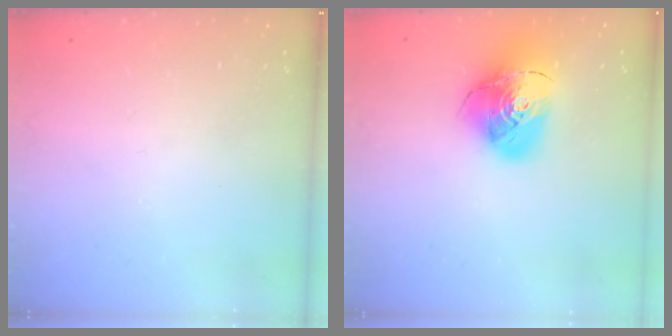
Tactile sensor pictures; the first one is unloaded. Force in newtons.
{"total": 17.5, "press": 17.3, "slide": 2.1}